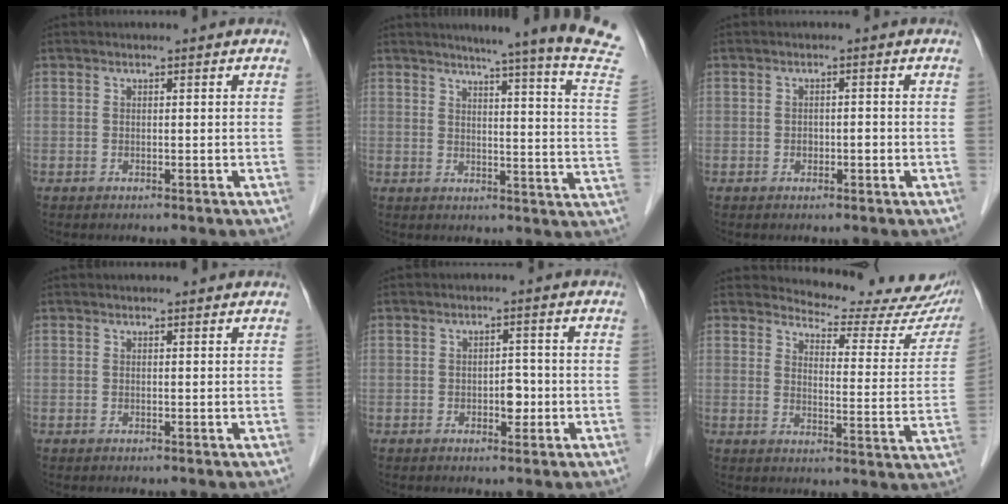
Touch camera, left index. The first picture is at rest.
{"total": 18.6, "force": [16.3, -2.7, 8.7], "torque": [-0.124, -0.087, 0.179]}
{"total": 1.2, "force": [-0.4, 0.8, 0.9], "torque": [-0.012, 0.003, -0.006]}
{"total": 2.0, "force": [1.9, 0.4, 0.3], "torque": [-0.013, 0.011, 0.020]}
{"total": 2.4, "force": [-0.7, 1.4, 1.8], "torque": [-0.022, 0.004, -0.007]}
{"total": 16.6, "force": [16.0, 3.0, 3.3], "torque": [-0.023, -0.074, 0.169]}